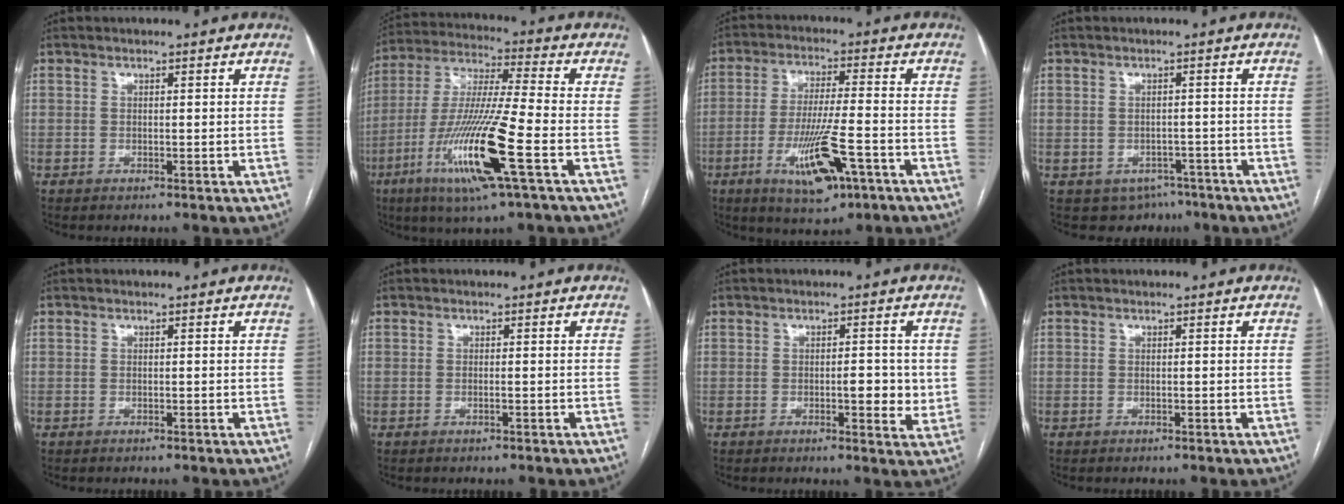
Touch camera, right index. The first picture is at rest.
{"total": 17.5, "force": [-6.6, 0.1, 16.2], "torque": [-0.336, -0.024, -0.127]}
{"total": 11.4, "force": [-5.0, 2.0, 10.0], "torque": [-0.187, -0.015, -0.081]}
{"total": 5.0, "force": [-3.4, 3.6, 1.0], "torque": [0.000, 0.007, -0.041]}
{"total": 0.0}
{"total": 0.5, "force": [-0.2, 0.0, 0.5], "torque": [-0.010, -0.001, -0.002]}
{"total": 4.6, "force": [-0.1, 1.5, 4.4], "torque": [-0.058, -0.003, -0.003]}
{"total": 0.0}